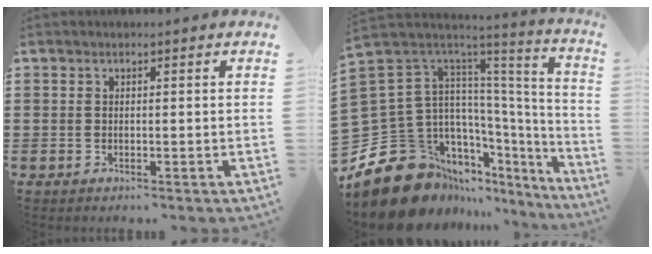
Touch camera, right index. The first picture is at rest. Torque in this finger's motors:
{"motor_torque": [-0.20, 0.26, 0.05, -0.21]}